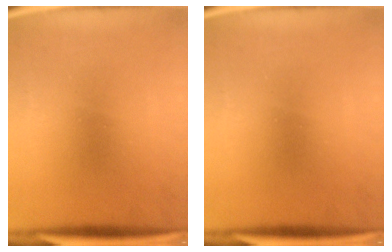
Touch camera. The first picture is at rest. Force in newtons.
{"total": 0.0}